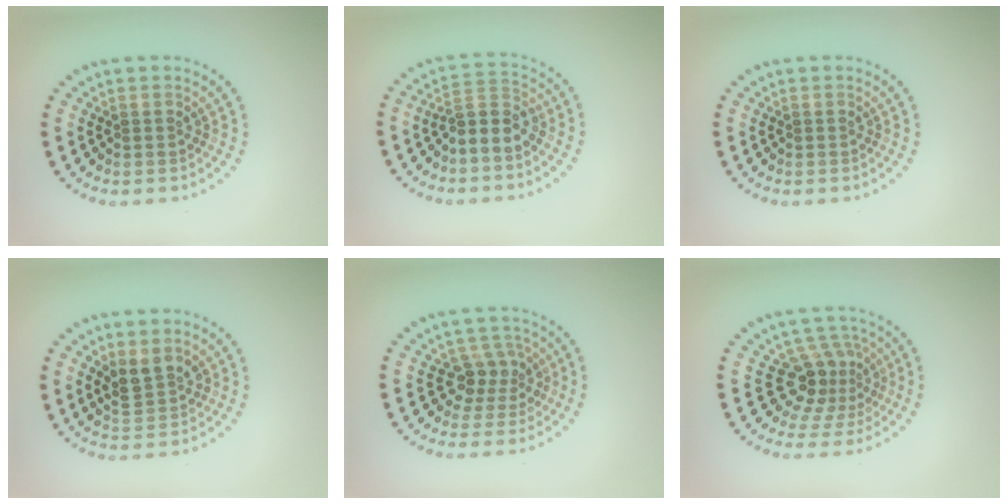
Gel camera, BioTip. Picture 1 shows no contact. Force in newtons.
{"total": 2.9, "press": 2.5, "slide": 1.4}
{"total": 0.0}
{"total": 2.6, "press": 2.4, "slide": 1.0}
{"total": 2.6, "press": 2.0, "slide": 1.7}
{"total": 3.8, "press": 2.7, "slide": 2.6}